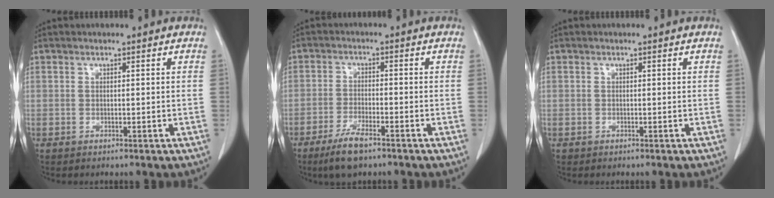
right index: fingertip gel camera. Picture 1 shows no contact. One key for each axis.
{"total": 5.9, "fx": -4.1, "fy": 1.2, "fz": 4.0, "tx": -0.086, "ty": -0.009, "tz": -0.070}
{"total": 0.0}